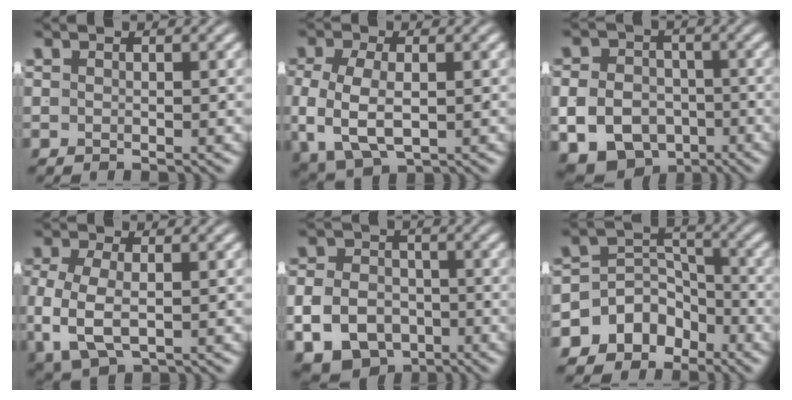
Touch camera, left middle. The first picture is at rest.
{"total": 5.9, "force": [-0.7, 4.0, 4.3], "torque": [-0.106, -0.023, 0.007]}
{"total": 13.2, "force": [-5.3, 11.3, 4.4], "torque": [-0.087, -0.051, -0.088]}
{"total": 5.3, "force": [-0.7, 3.4, 3.9], "torque": [-0.101, -0.024, 0.007]}
{"total": 10.7, "force": [-4.6, 8.8, 3.9], "torque": [-0.071, -0.041, -0.074]}
{"total": 10.1, "force": [-4.6, 8.2, 3.7], "torque": [-0.078, -0.031, -0.079]}